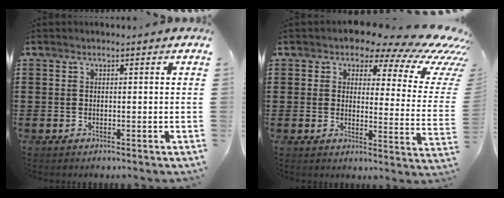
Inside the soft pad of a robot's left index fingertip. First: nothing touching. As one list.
[{"total": 8.5, "force": [6.6, 3.1, 4.3], "torque": [-0.074, -0.047, 0.108]}]